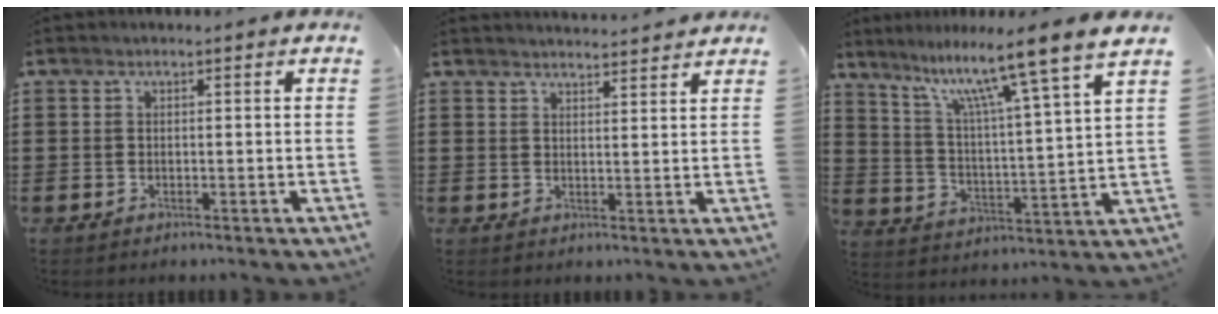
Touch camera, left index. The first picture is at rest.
{"total": 2.4, "force": [2.4, -0.2, -0.1], "torque": [-0.006, -0.009, 0.046]}
{"total": 10.7, "force": [8.4, -0.7, 6.6], "torque": [-0.141, -0.058, 0.129]}